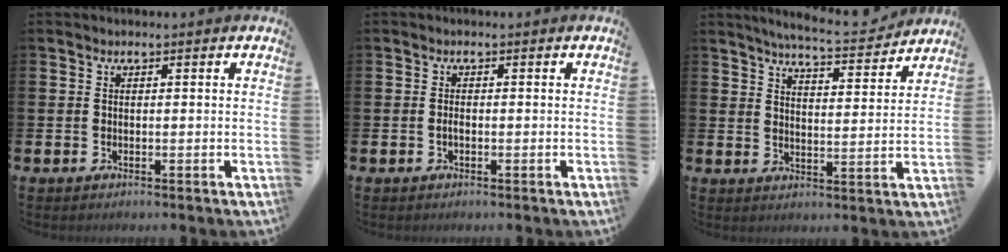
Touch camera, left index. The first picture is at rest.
{"total": 0.8, "force": [-0.3, 0.4, 0.7], "torque": [-0.019, 0.002, -0.005]}
{"total": 6.3, "force": [6.1, 0.1, 1.6], "torque": [-0.041, -0.041, 0.104]}